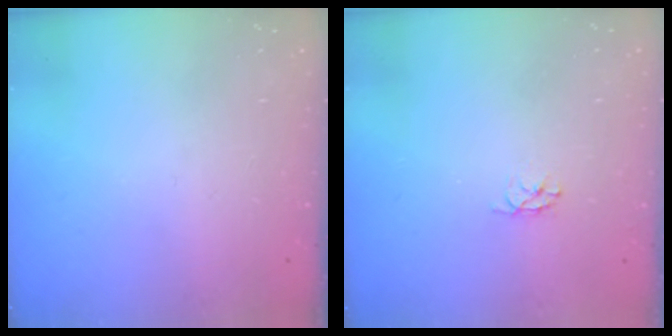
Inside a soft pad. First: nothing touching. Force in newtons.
{"total": 2.9, "press": 2.9, "slide": 0.3}